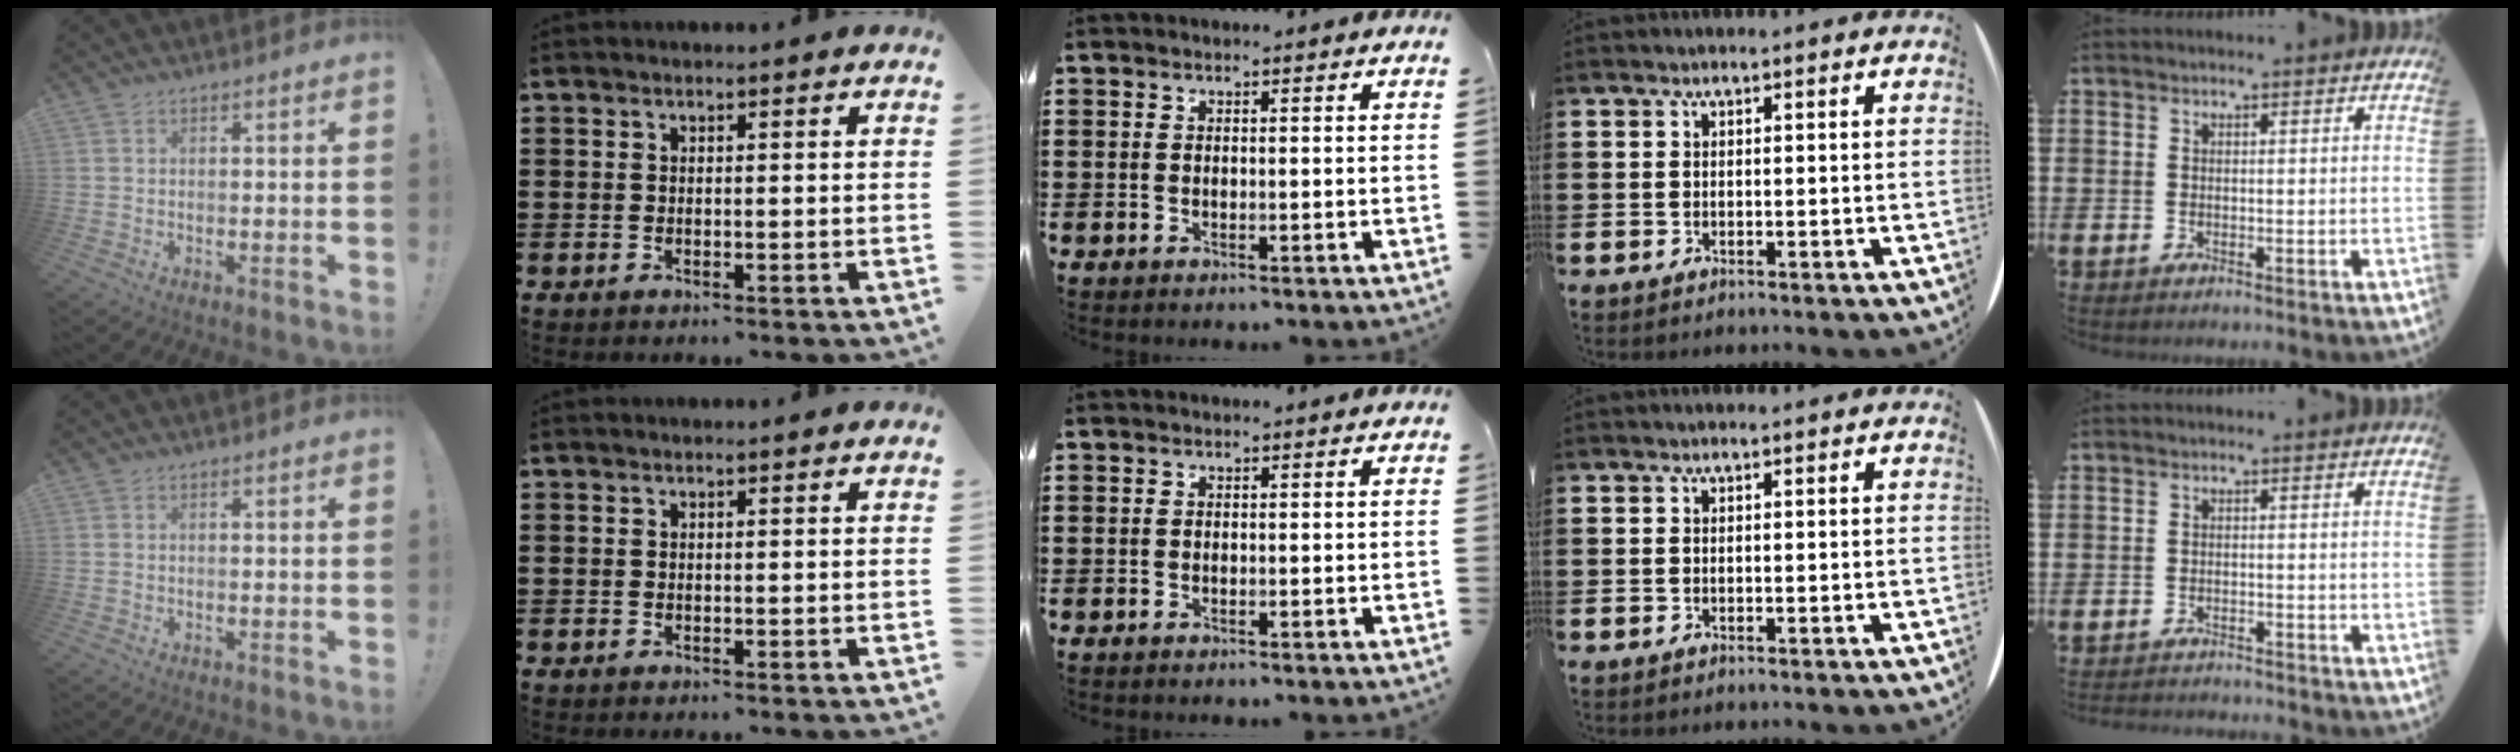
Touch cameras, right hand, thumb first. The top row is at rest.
{"little": {"total": 1.3, "force": [-1.3, -0.1, -0.1], "torque": [-0.001, 0.003, -0.028]}}